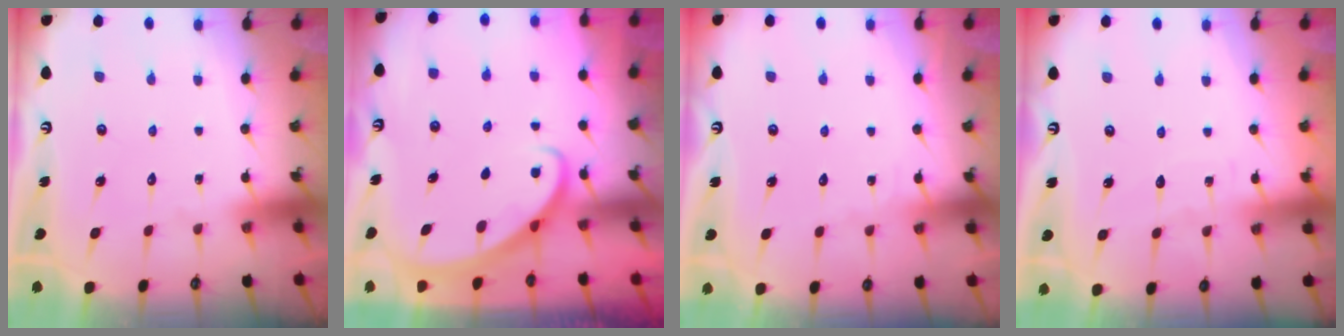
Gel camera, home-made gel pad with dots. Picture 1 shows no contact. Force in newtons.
{"total": 2.9, "press": 2.9, "slide": 0.2}
{"total": 3.4, "press": 3.4, "slide": 0.4}
{"total": 2.1, "press": 2.1, "slide": 0.2}